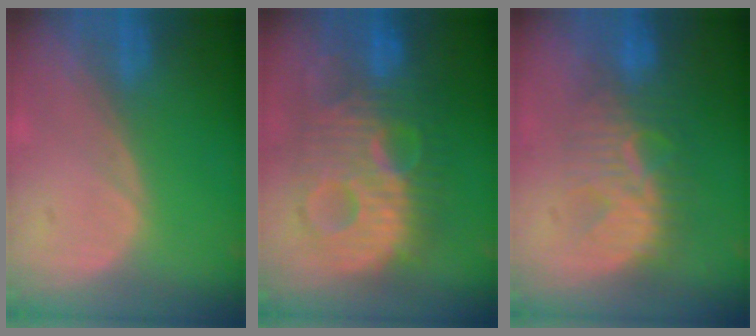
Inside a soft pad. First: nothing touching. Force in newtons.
{"total": 11.9, "press": 11.9, "slide": 0.7}
{"total": 8.0, "press": 7.8, "slide": 2.1}